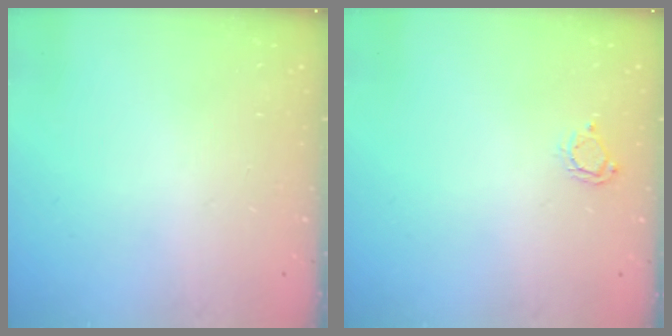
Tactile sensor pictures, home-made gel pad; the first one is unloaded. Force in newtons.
{"total": 3.9, "press": 3.9, "slide": 0.6}